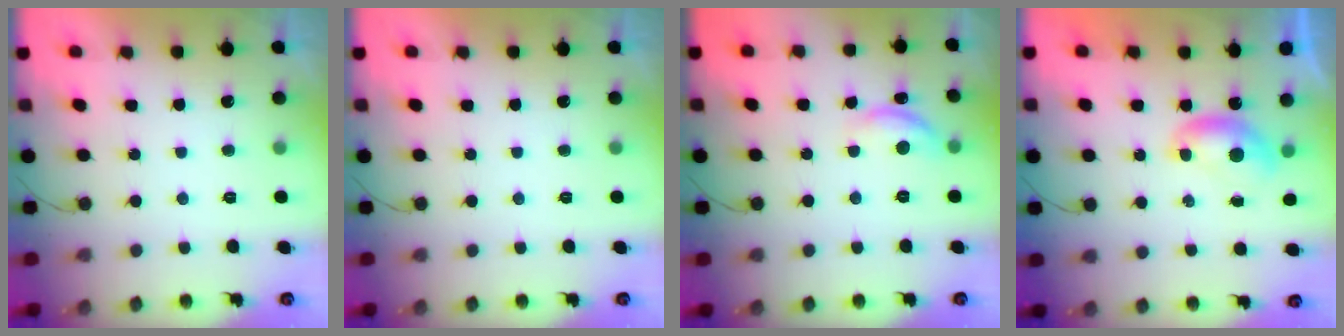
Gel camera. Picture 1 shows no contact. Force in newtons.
{"total": 0.0}
{"total": 10.3, "press": 10.3, "slide": 0.6}
{"total": 6.5, "press": 6.4, "slide": 0.9}